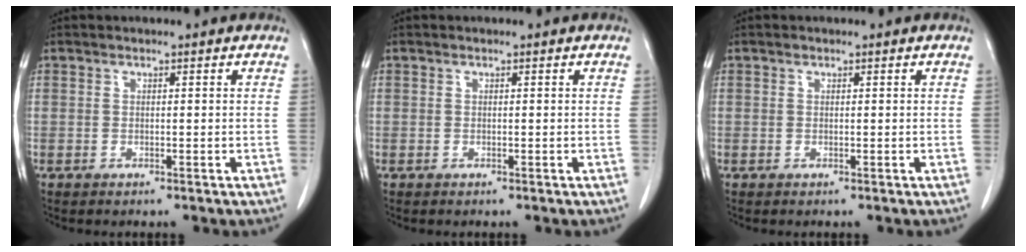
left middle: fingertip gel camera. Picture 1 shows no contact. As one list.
[{"total": 0.0}, {"total": 0.0}]